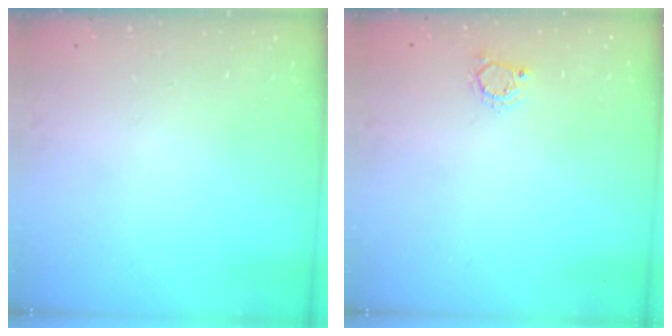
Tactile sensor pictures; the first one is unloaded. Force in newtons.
{"total": 3.4, "press": 3.4, "slide": 0.5}